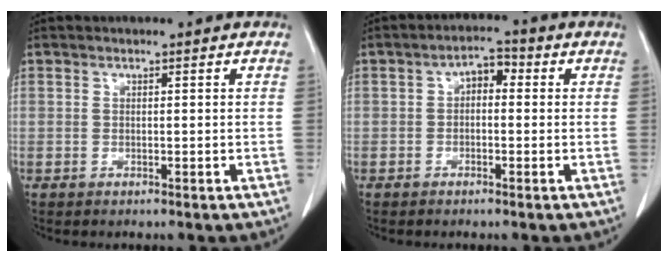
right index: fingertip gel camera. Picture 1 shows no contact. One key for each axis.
{"total": 3.4, "fx": 0.2, "fy": 1.9, "fz": 2.8, "tx": -0.041, "ty": 0.019, "tz": -0.003}